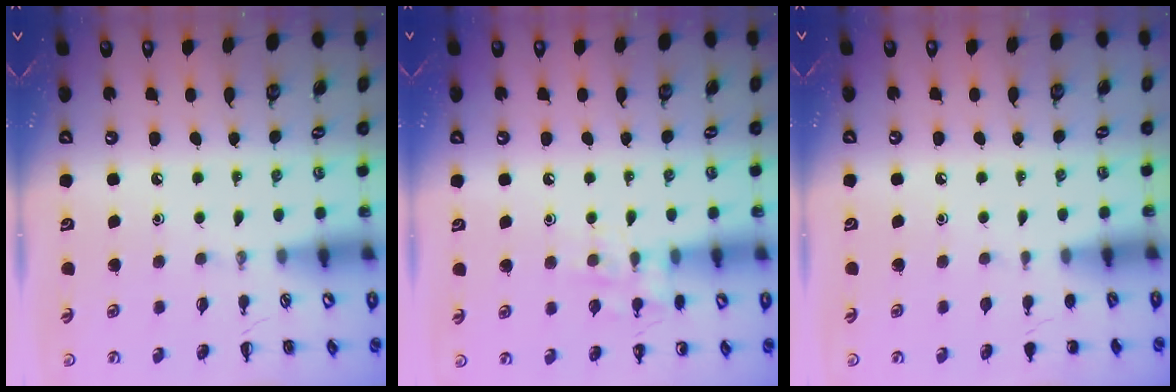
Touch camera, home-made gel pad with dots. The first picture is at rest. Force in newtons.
{"total": 7.6, "press": 7.5, "slide": 1.0}
{"total": 1.2, "press": 1.2, "slide": 0.1}